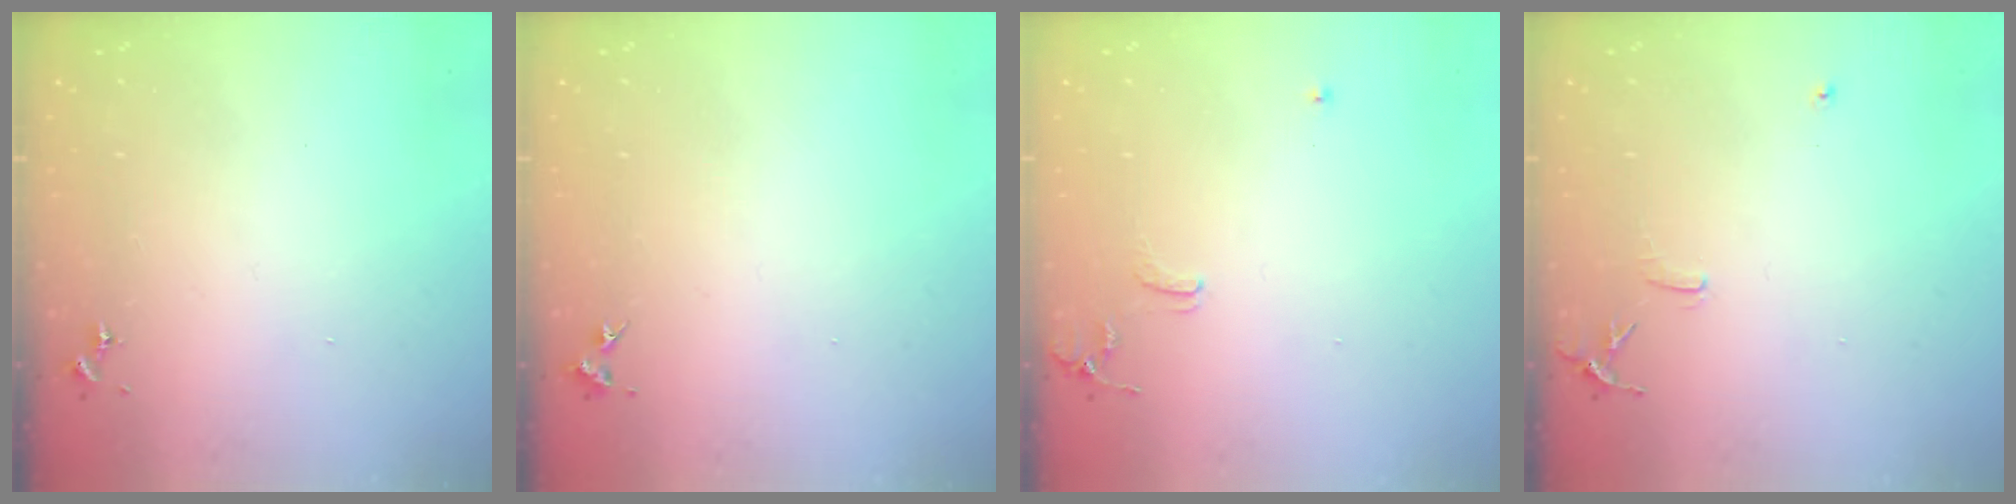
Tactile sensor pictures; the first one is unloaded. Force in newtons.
{"total": 4.3, "press": 4.3, "slide": 0.6}
{"total": 6.4, "press": 6.3, "slide": 0.8}
{"total": 6.2, "press": 6.1, "slide": 0.7}